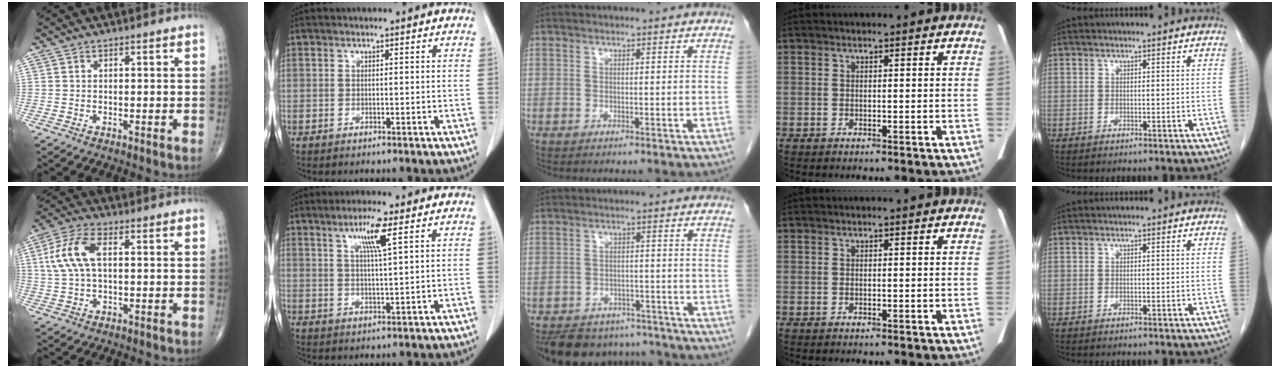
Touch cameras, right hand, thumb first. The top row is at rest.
{"thumb": {"total": 9.4, "force": [1.6, 4.7, 8.0], "torque": [-0.177, 0.019, 0.030]}, "index": {"total": 5.8, "force": [2.9, -0.2, 4.9], "torque": [-0.091, -0.002, 0.052]}, "middle": {"total": 13.1, "force": [-11.1, 5.8, 3.7], "torque": [-0.067, 0.003, -0.145]}}